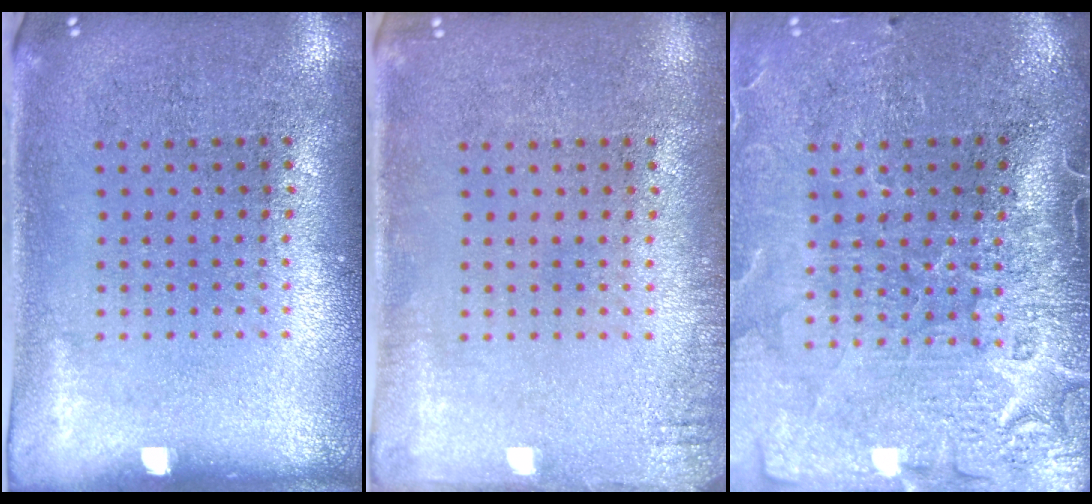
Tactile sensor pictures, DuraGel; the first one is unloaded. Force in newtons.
{"total": 1.3, "press": 1.3, "slide": 0.1}
{"total": 4.2, "press": 3.7, "slide": 2.1}